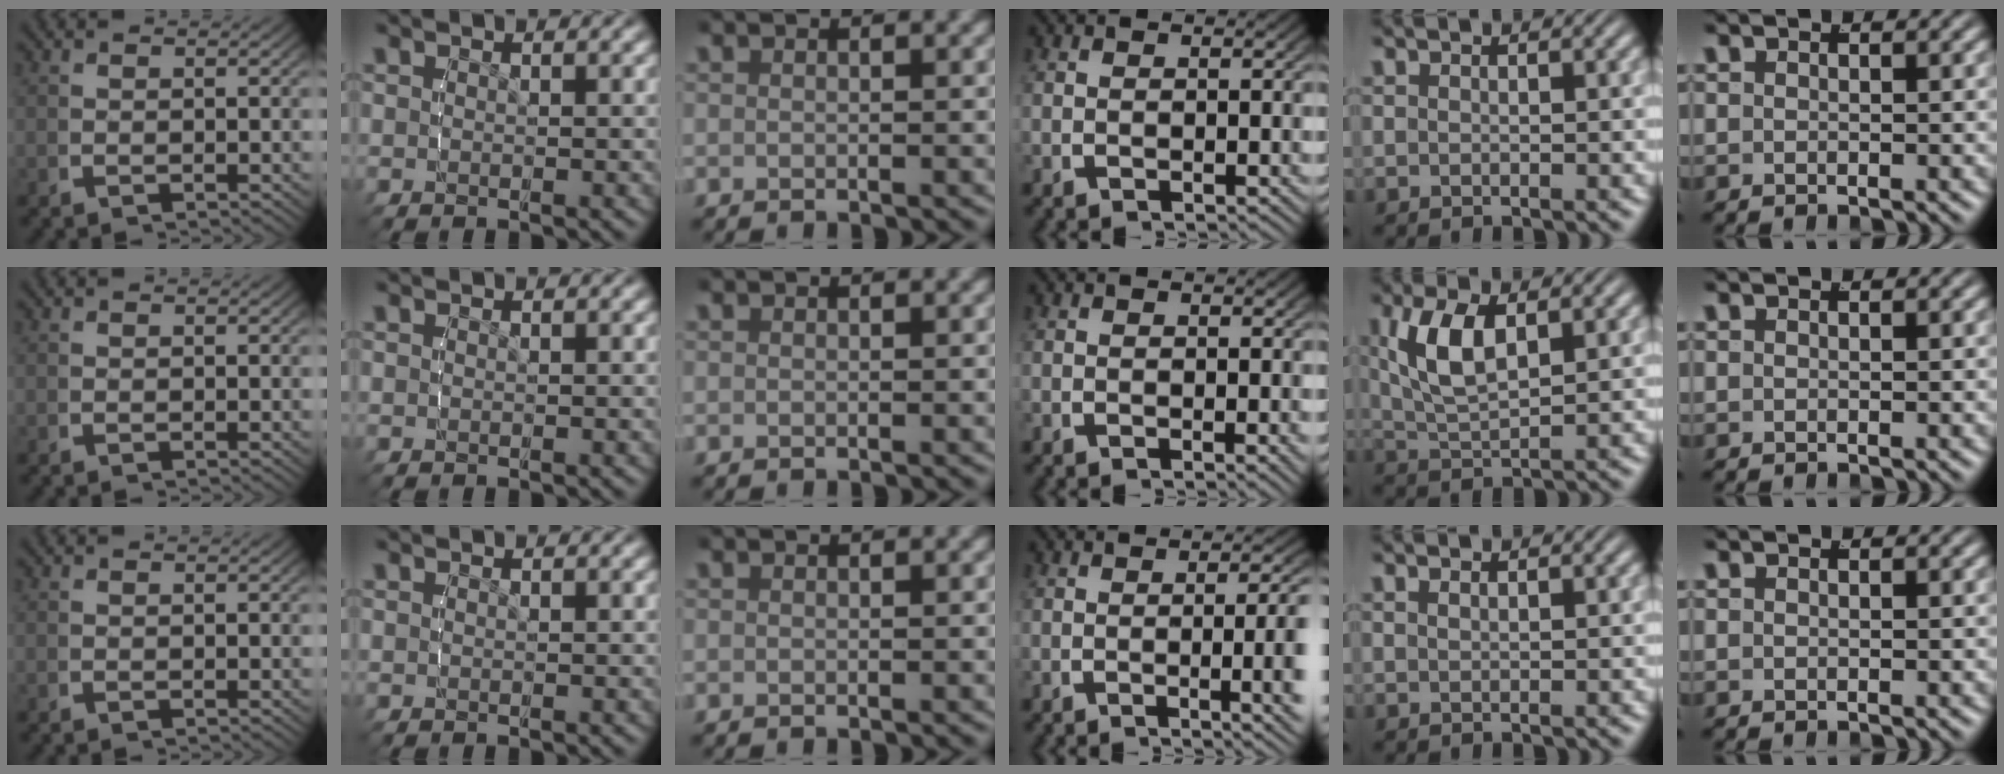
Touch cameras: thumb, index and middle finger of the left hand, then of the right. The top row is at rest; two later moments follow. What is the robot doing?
{"motion": "lift_and_place", "object": "cubes"}